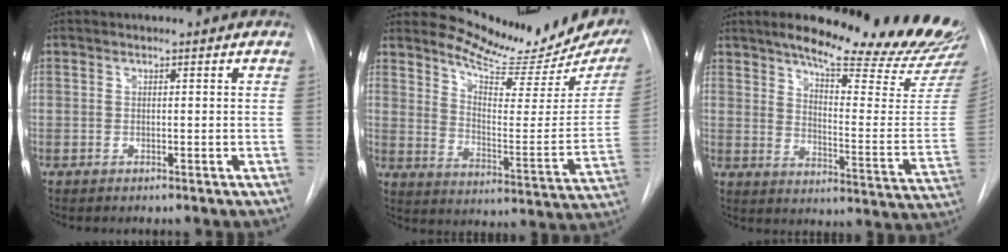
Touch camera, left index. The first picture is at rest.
{"total": 17.8, "force": [16.6, 2.4, 6.0], "torque": [-0.085, -0.097, 0.212]}
{"total": 23.4, "force": [20.6, 1.8, 11.0], "torque": [-0.151, -0.102, 0.256]}